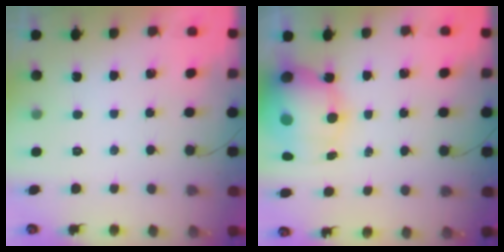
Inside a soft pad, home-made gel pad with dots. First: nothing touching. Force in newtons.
{"total": 13.7, "press": 13.3, "slide": 3.3}